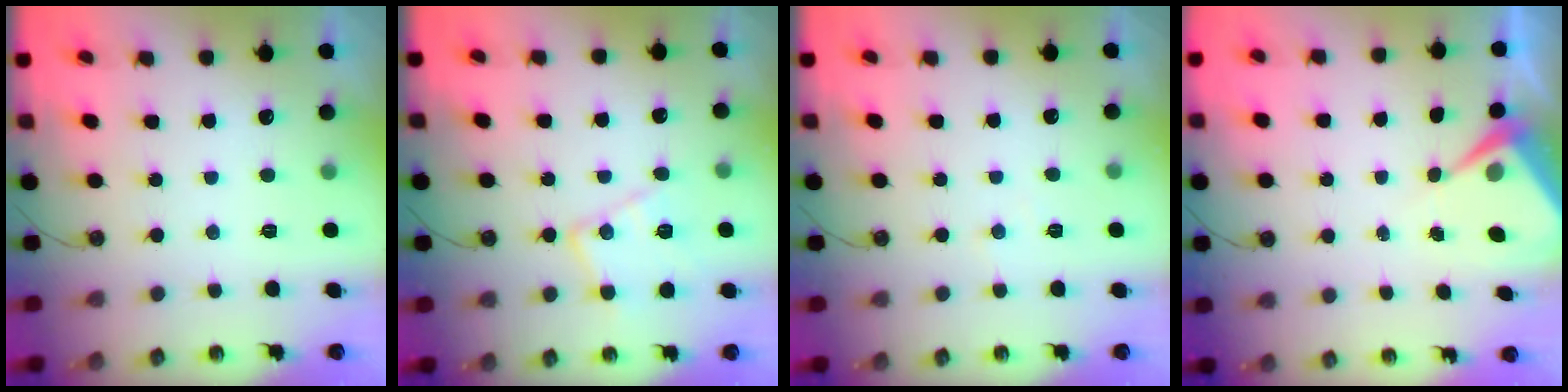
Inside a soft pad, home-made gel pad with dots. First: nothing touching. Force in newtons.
{"total": 13.4, "press": 13.4, "slide": 1.0}
{"total": 4.1, "press": 4.1, "slide": 0.6}
{"total": 5.4, "press": 5.3, "slide": 0.6}